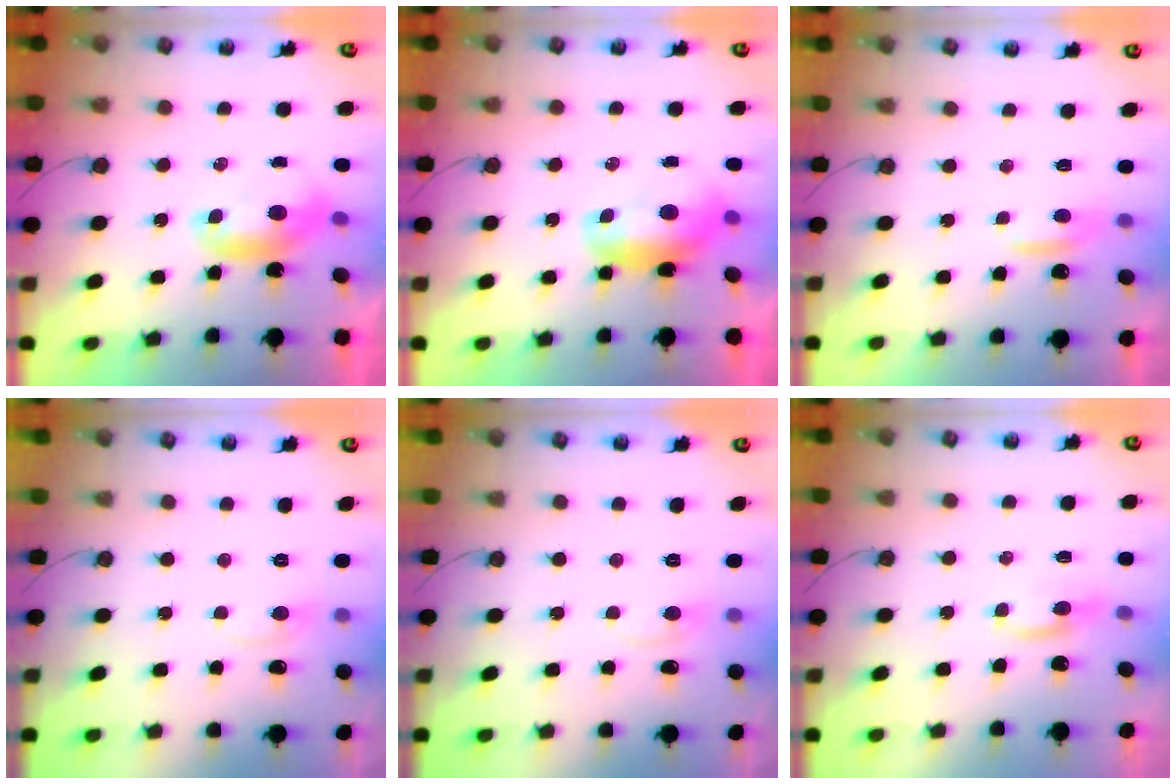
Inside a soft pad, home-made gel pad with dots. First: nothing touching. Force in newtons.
{"total": 1.0, "press": 1.0, "slide": 0.4}
{"total": 0.7, "press": 0.5, "slide": 0.5}
{"total": 0.9, "press": 0.6, "slide": 0.7}
{"total": 0.9, "press": 0.6, "slide": 0.7}
{"total": 0.9, "press": 0.7, "slide": 0.6}